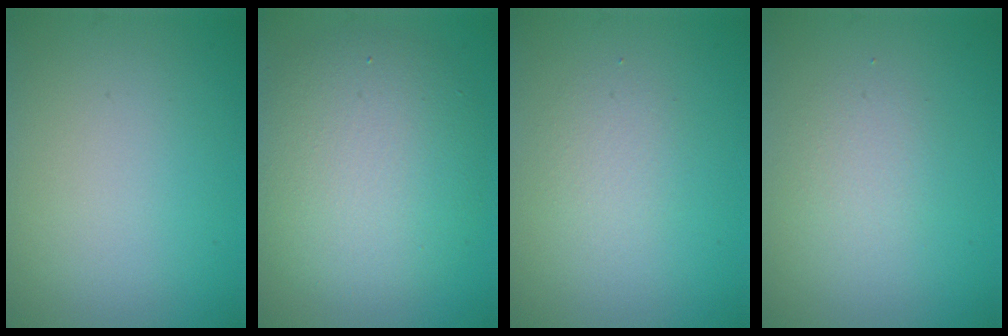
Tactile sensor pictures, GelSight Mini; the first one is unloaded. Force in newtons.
{"total": 7.5, "press": 7.5, "slide": 0.5}
{"total": 1.5, "press": 1.5, "slide": 0.1}
{"total": 1.6, "press": 1.6, "slide": 0.2}